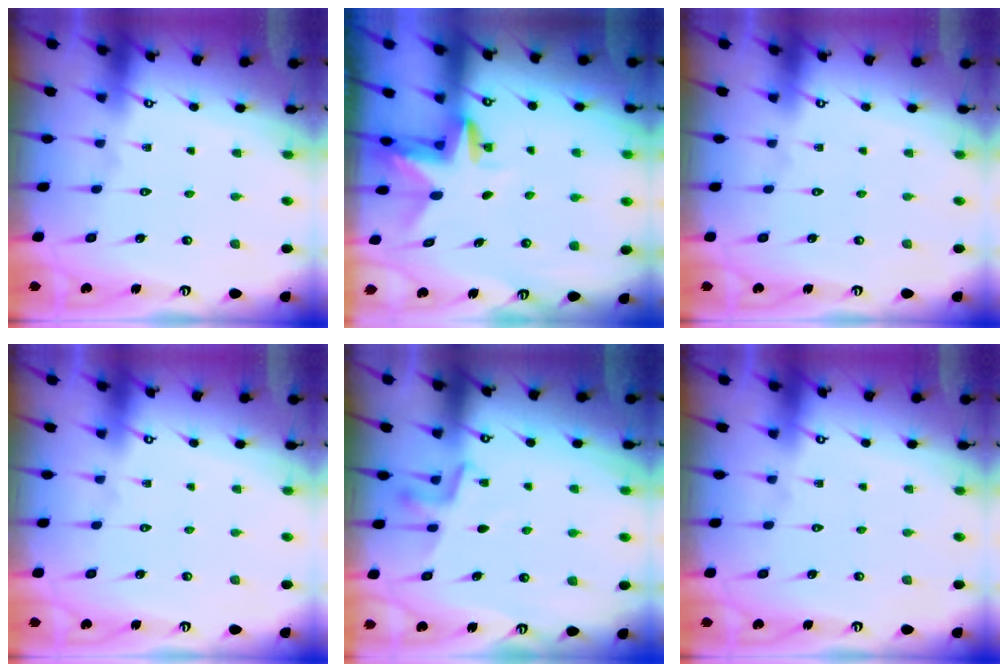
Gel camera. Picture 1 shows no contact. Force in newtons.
{"total": 2.9, "press": 2.9, "slide": 0.2}
{"total": 0.0}
{"total": 0.0}
{"total": 6.3, "press": 6.2, "slide": 1.1}
{"total": 0.0}